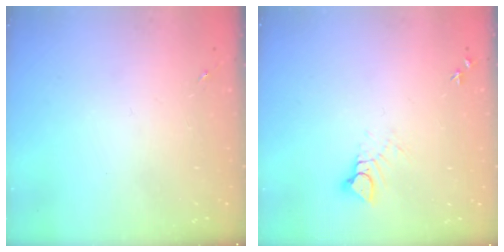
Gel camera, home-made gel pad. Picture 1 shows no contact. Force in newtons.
{"total": 5.0, "press": 5.0, "slide": 0.2}